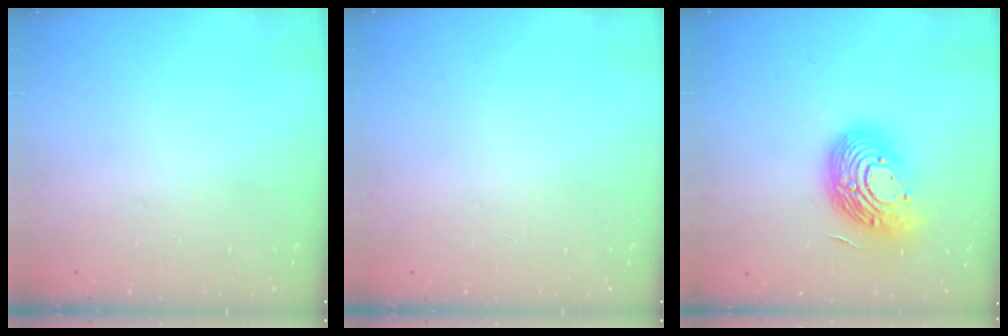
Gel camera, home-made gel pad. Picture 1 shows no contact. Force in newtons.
{"total": 0.0}
{"total": 17.5, "press": 17.5, "slide": 1.3}